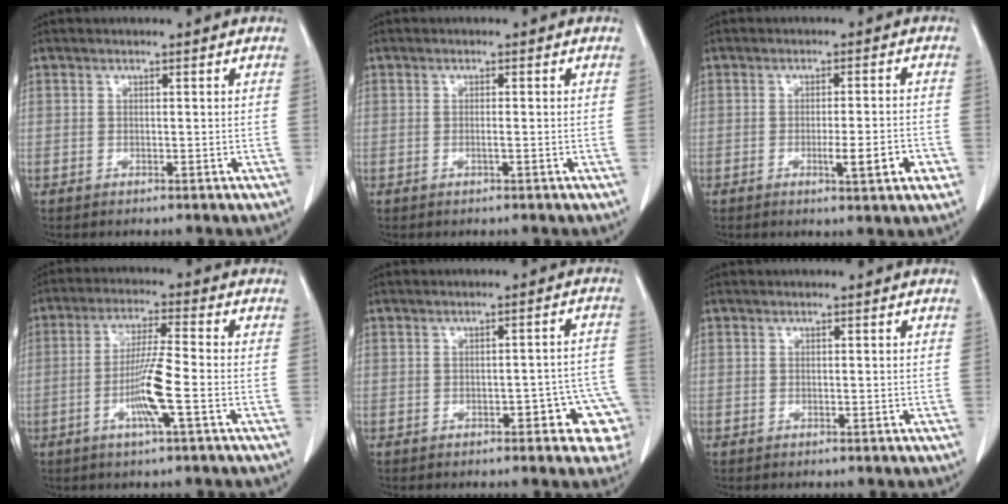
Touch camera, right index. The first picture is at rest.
{"total": 0.8, "force": [-0.2, -0.1, 0.8], "torque": [-0.016, 0.000, -0.004]}
{"total": 5.9, "force": [-2.1, 0.5, 5.5], "torque": [-0.078, -0.005, -0.027]}
{"total": 8.1, "force": [-2.5, -0.4, 7.7], "torque": [-0.149, -0.007, -0.050]}
{"total": 7.3, "force": [-2.8, 2.6, 6.2], "torque": [-0.050, 0.020, -0.032]}
{"total": 0.0}